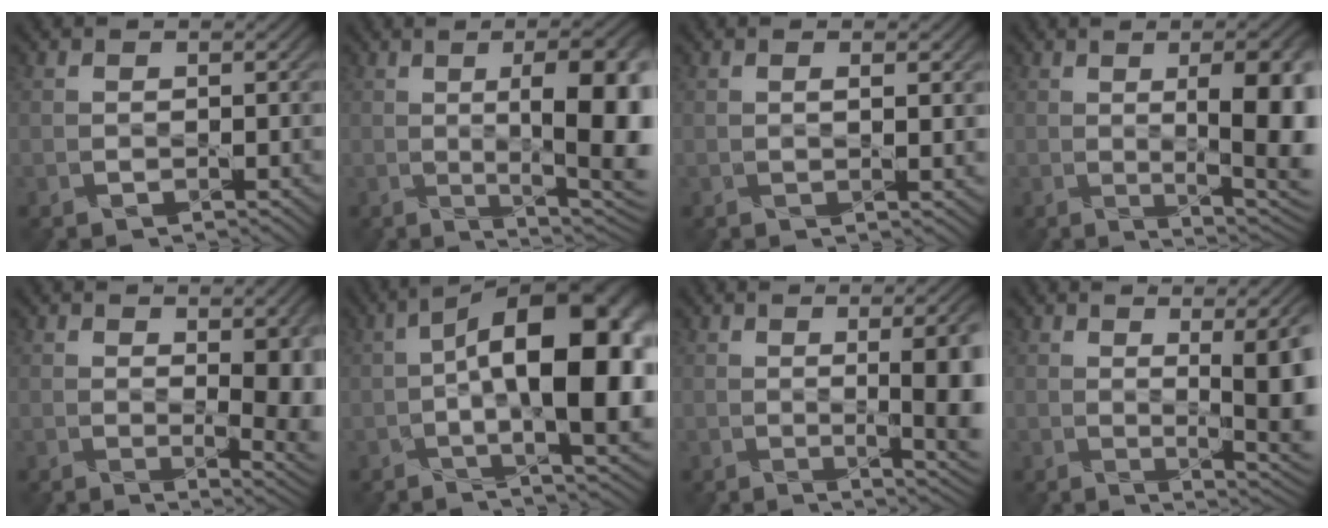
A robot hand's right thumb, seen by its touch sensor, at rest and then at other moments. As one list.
[{"total": 13.1, "force": [0.2, 4.2, 12.4], "torque": [-0.151, 0.011, -0.002]}, {"total": 1.1, "force": [0.6, -0.2, 0.9], "torque": [-0.015, 0.000, 0.011]}, {"total": 11.9, "force": [0.4, 4.0, 11.2], "torque": [-0.136, 0.011, 0.005]}, {"total": 7.6, "force": [0.7, 3.1, 6.9], "torque": [-0.102, -0.014, 0.026]}, {"total": 15.7, "force": [-0.1, 6.4, 14.3], "torque": [-0.202, 0.020, -0.002]}, {"total": 10.9, "force": [0.0, 3.7, 10.2], "torque": [-0.107, 0.012, 0.003]}, {"total": 9.5, "force": [0.7, 2.6, 9.1], "torque": [-0.118, 0.008, 0.013]}]